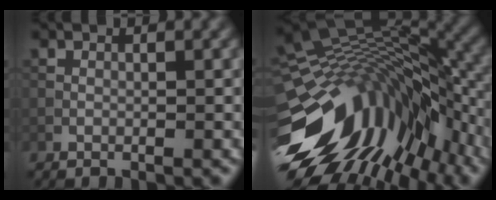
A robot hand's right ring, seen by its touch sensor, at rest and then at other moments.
{"total": 15.9, "force": [-5.2, 8.8, 12.2], "torque": [-0.223, 0.007, -0.104]}